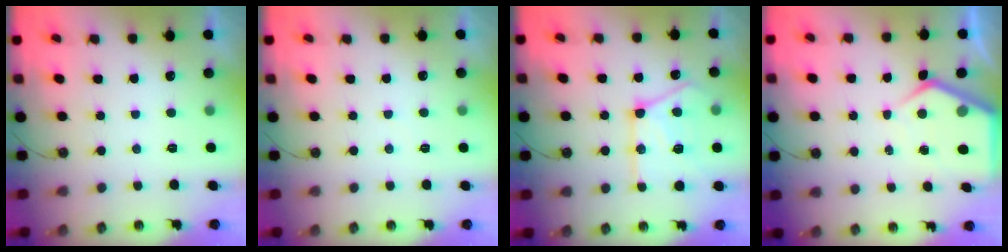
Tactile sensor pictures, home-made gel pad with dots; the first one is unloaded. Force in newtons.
{"total": 3.0, "press": 3.0, "slide": 0.4}
{"total": 18.6, "press": 18.5, "slide": 1.6}
{"total": 6.5, "press": 6.5, "slide": 0.5}